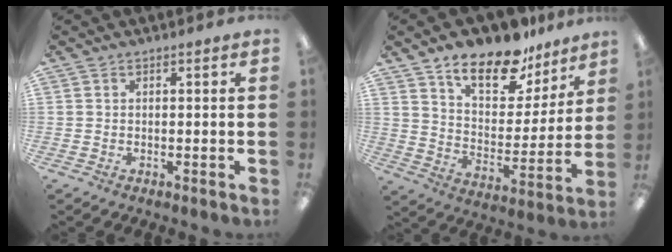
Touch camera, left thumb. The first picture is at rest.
{"total": 15.9, "force": [11.9, 7.2, 7.7], "torque": [-0.129, -0.075, 0.210]}